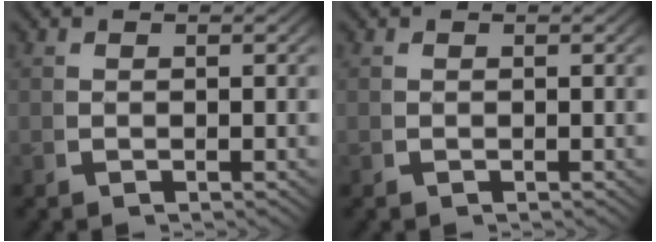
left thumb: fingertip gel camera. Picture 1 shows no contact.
{"total": 0.0}